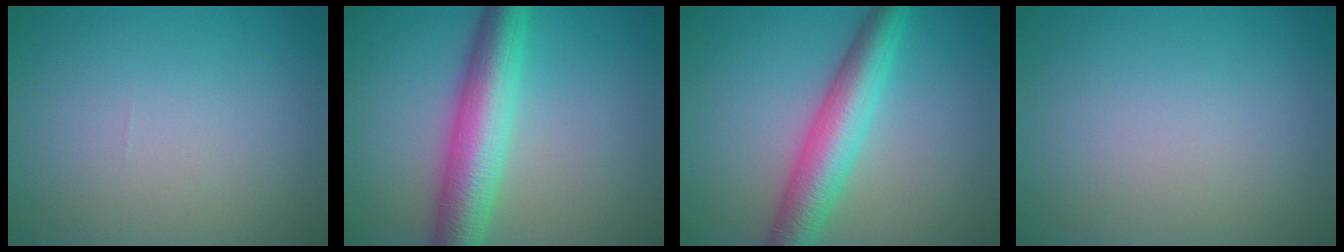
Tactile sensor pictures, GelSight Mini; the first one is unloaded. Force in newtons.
{"total": 7.4, "press": 7.4, "slide": 0.1}
{"total": 6.4, "press": 6.4, "slide": 0.1}
{"total": 0.0}